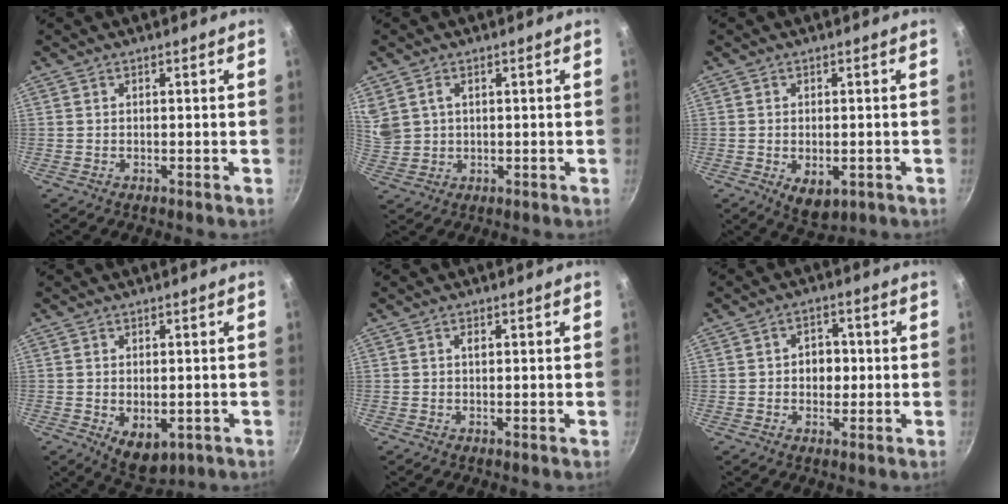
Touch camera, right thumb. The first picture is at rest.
{"total": 6.5, "force": [2.5, 4.8, 3.5], "torque": [-0.060, -0.003, 0.059]}
{"total": 5.8, "force": [-1.5, 3.5, 4.3], "torque": [-0.056, -0.008, -0.014]}
{"total": 6.6, "force": [-1.4, 4.2, 5.0], "torque": [-0.064, -0.009, -0.007]}
{"total": 1.0, "force": [0.2, 0.4, 0.9], "torque": [-0.015, 0.001, 0.001]}
{"total": 5.1, "force": [0.0, 4.0, 3.1], "torque": [-0.017, 0.008, -0.004]}